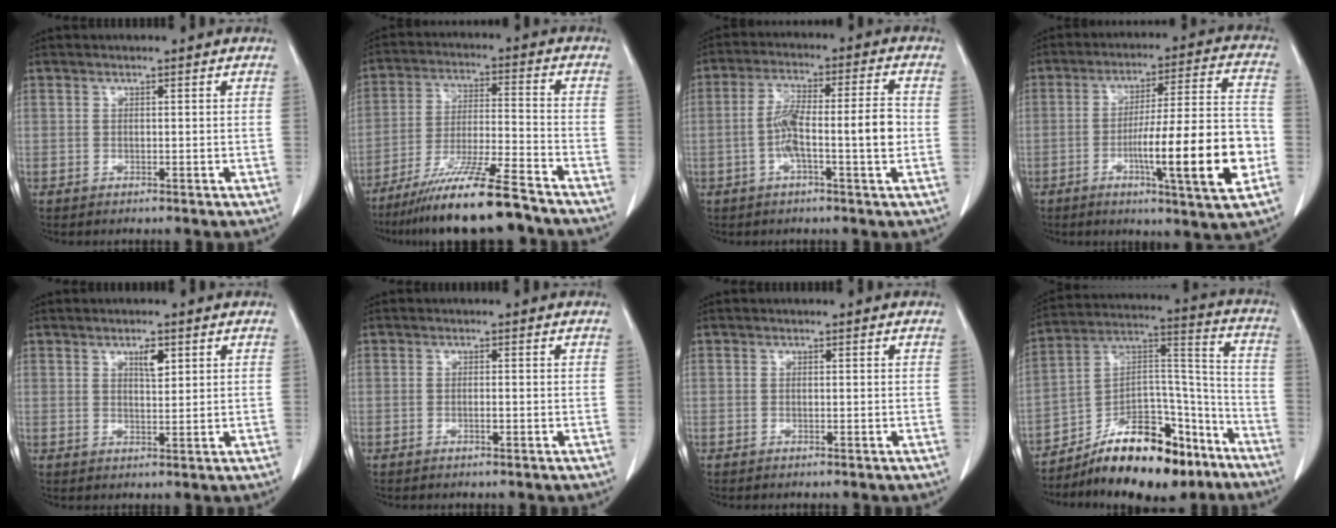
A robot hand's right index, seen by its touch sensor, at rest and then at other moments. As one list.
[{"total": 14.2, "force": [-11.3, 0.2, 8.5], "torque": [-0.151, -0.027, -0.195]}, {"total": 9.3, "force": [-1.6, 1.1, 9.1], "torque": [-0.164, 0.021, -0.033]}, {"total": 17.1, "force": [-5.1, 0.7, 16.4], "torque": [-0.249, 0.001, -0.075]}, {"total": 2.9, "force": [1.6, 1.0, 2.3], "torque": [-0.038, -0.004, 0.028]}, {"total": 0.9, "force": [-0.3, 0.2, 0.8], "torque": [-0.018, 0.000, -0.005]}, {"total": 0.0}, {"total": 19.0, "force": [-13.6, 7.1, 11.2], "torque": [-0.172, 0.042, -0.218]}]